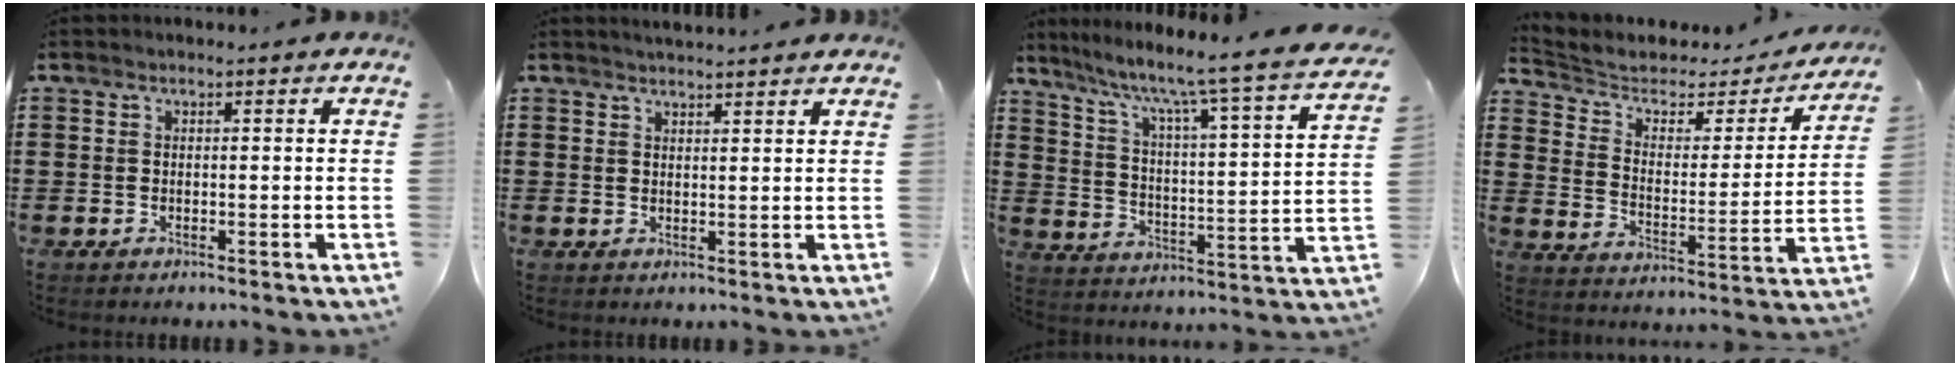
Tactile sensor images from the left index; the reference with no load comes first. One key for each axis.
{"total": 1.9, "fx": 1.9, "fy": -0.2, "fz": 0.1, "tx": -0.006, "ty": -0.003, "tz": 0.037}
{"total": 6.3, "fx": 5.0, "fy": -0.6, "fz": 3.8, "tx": -0.096, "ty": -0.051, "tz": 0.068}
{"total": 3.8, "fx": 2.5, "fy": 2.5, "fz": 1.3, "tx": -0.047, "ty": -0.014, "tz": 0.037}